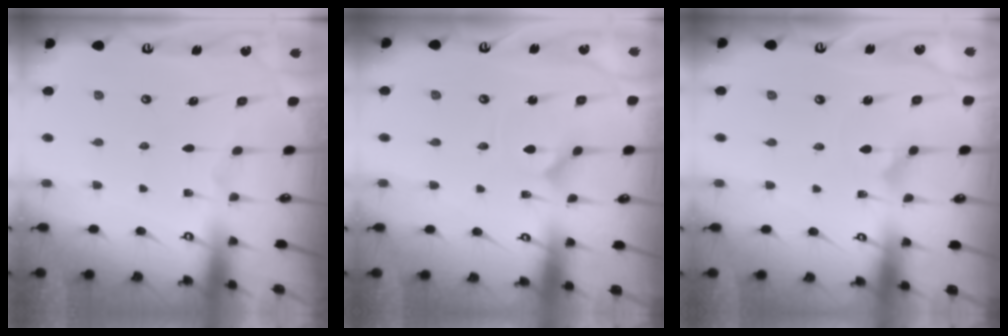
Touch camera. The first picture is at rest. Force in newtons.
{"total": 1.5, "press": 1.5, "slide": 0.1}
{"total": 2.3, "press": 2.3, "slide": 0.2}